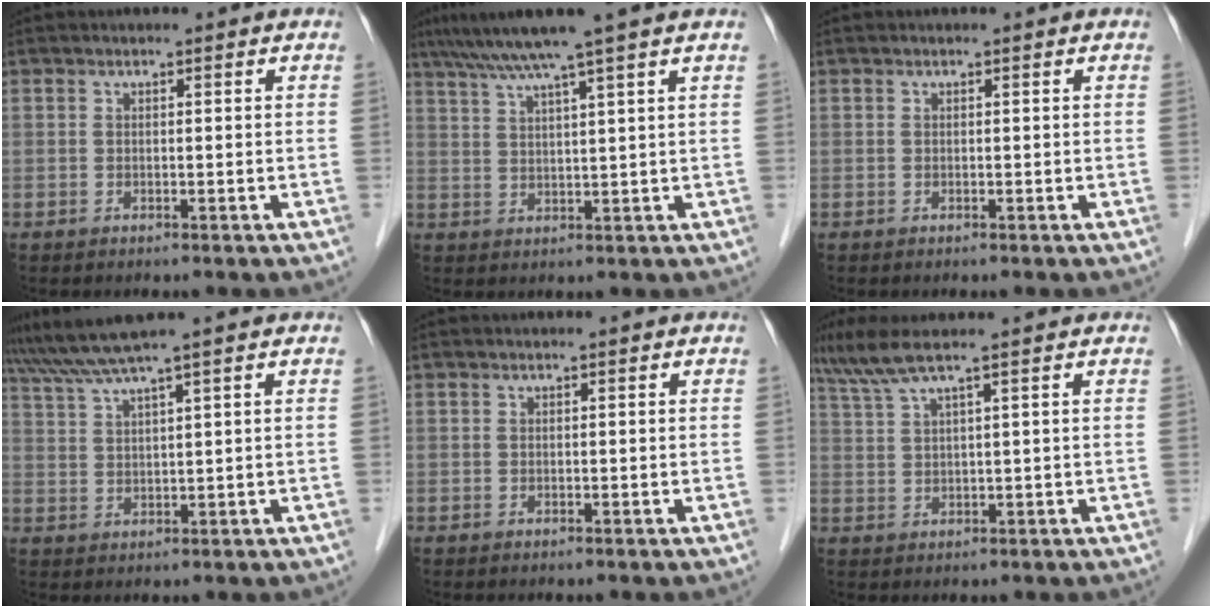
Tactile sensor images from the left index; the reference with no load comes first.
{"total": 8.3, "force": [6.4, -1.9, 5.0], "torque": [-0.082, 0.018, 0.101]}
{"total": 0.0}
{"total": 5.3, "force": [4.4, -1.8, 2.3], "torque": [-0.055, 0.013, 0.092]}
{"total": 0.0}
{"total": 5.6, "force": [4.3, -1.1, 3.4], "torque": [-0.080, 0.017, 0.089]}